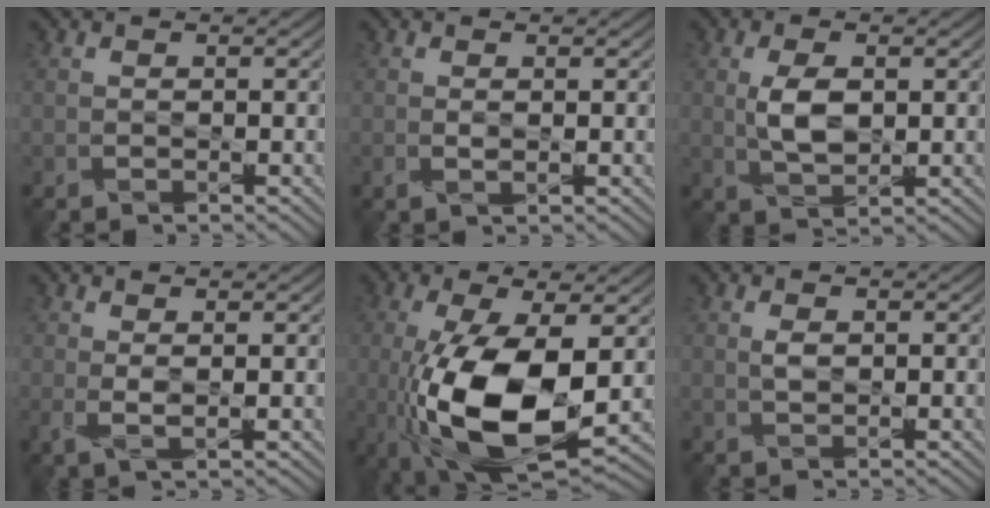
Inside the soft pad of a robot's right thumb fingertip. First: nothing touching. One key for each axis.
{"total": 0.9, "fx": 0.1, "fy": 0.3, "fz": 0.9, "tx": -0.019, "ty": -0.003, "tz": 0.001}
{"total": 4.7, "fx": 0.5, "fy": 2.4, "fz": 4.0, "tx": -0.091, "ty": -0.001, "tz": 0.013}
{"total": 1.9, "fx": 0.6, "fy": 0.5, "fz": 1.8, "tx": -0.041, "ty": -0.003, "tz": 0.012}
{"total": 14.2, "fx": -2.6, "fy": 5.6, "fz": 12.7, "tx": -0.277, "ty": -0.020, "tz": -0.043}
{"total": 1.4, "fx": 0.3, "fy": 0.8, "fz": 1.2, "tx": -0.029, "ty": 0.000, "tz": 0.006}